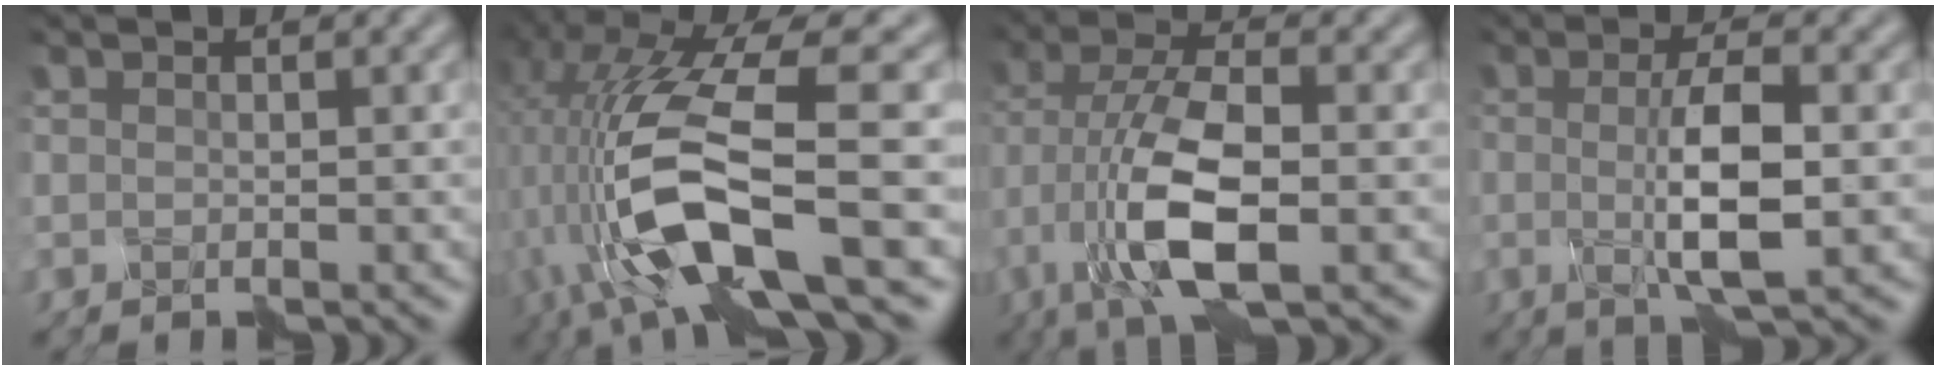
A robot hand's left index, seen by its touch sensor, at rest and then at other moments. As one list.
[{"total": 11.8, "force": [-3.5, 3.4, 10.7], "torque": [-0.233, -0.005, -0.060]}, {"total": 8.1, "force": [-2.4, 3.0, 7.2], "torque": [-0.163, 0.004, -0.047]}, {"total": 5.0, "force": [-0.6, 0.7, 4.9], "torque": [-0.104, -0.002, -0.005]}]